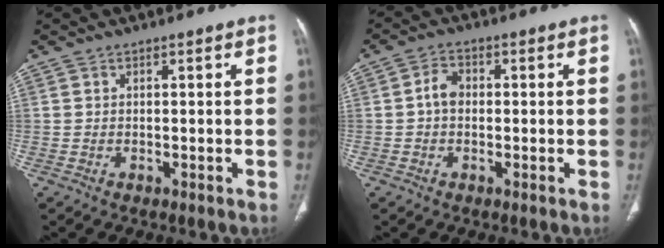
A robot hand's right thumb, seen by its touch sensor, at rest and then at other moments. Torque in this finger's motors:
{"motor_torque": [-0.27, 0.12, 0.58, -0.36, 0.01]}